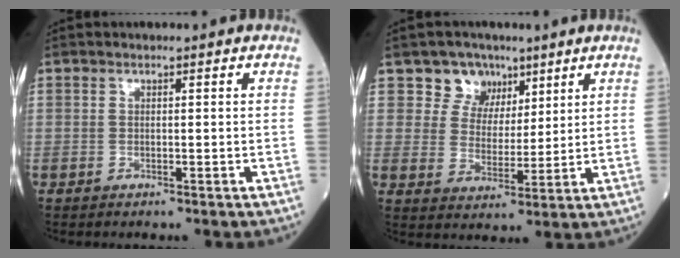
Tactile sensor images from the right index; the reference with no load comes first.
{"total": 6.5, "force": [4.0, 5.1, 0.7], "torque": [-0.010, 0.009, 0.070]}